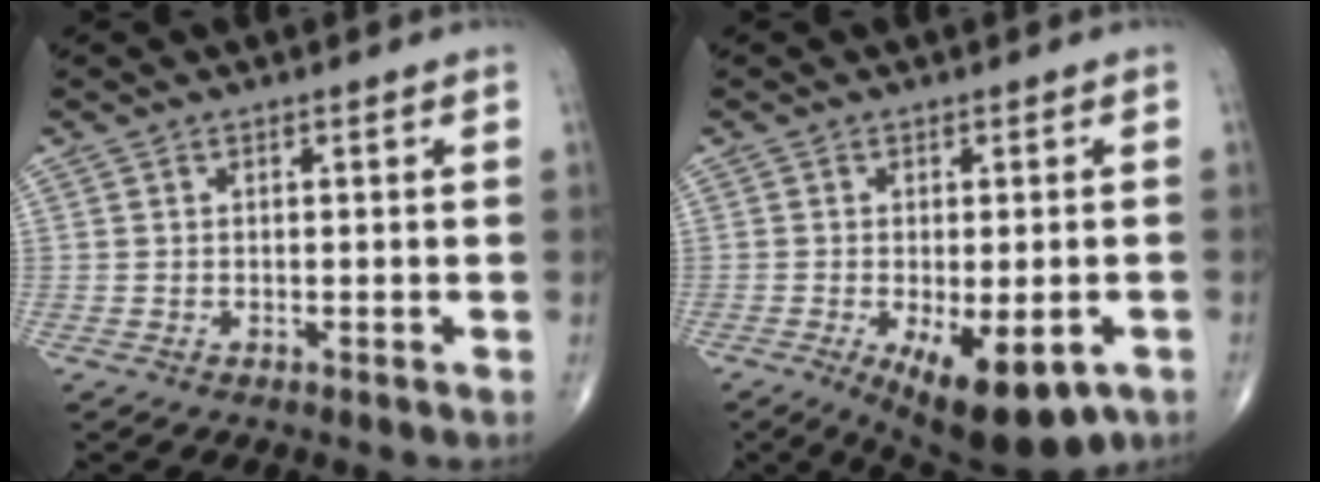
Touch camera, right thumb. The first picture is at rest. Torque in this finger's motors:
{"motor_torque": [-0.17, 0.44, 0.13, -0.15, 0.11]}